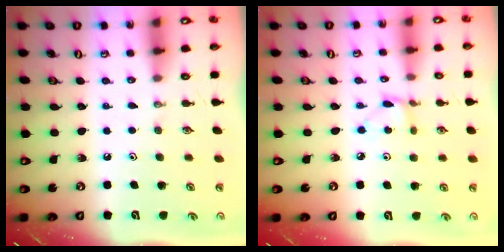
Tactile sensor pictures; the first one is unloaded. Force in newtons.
{"total": 3.5, "press": 3.5, "slide": 0.4}